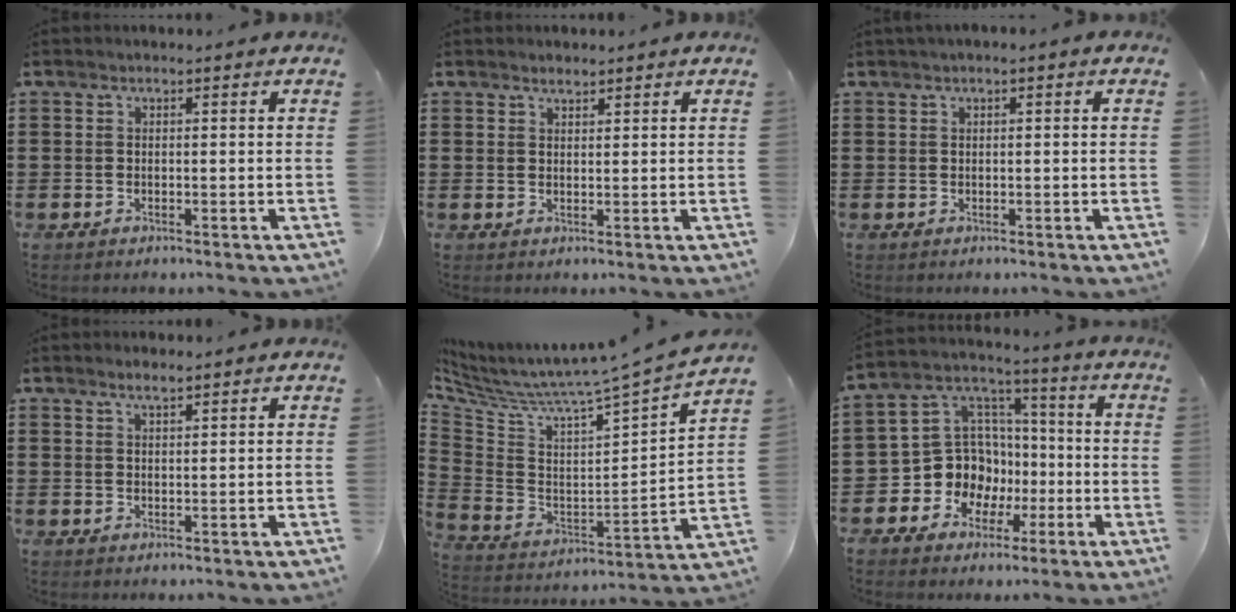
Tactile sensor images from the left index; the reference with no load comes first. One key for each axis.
{"total": 1.4, "fx": 1.2, "fy": 0.4, "fz": 0.5, "tx": -0.010, "ty": 0.002, "tz": 0.023}
{"total": 0.7, "fx": 0.1, "fy": 0.1, "fz": 0.7, "tx": -0.010, "ty": 0.000, "tz": 0.002}
{"total": 1.8, "fx": 1.5, "fy": 0.2, "fz": 1.0, "tx": -0.020, "ty": 0.002, "tz": 0.026}
{"total": 4.3, "fx": 3.8, "fy": -0.9, "fz": 1.9, "tx": -0.063, "ty": -0.059, "tz": 0.051}
{"total": 10.9, "fx": -2.6, "fy": 10.1, "fz": 3.2, "tx": -0.113, "ty": 0.004, "tz": -0.041}